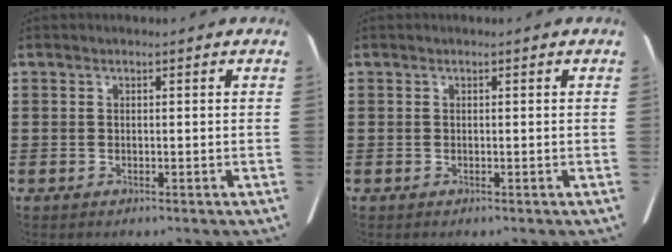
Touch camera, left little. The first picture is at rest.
{"total": 0.0}